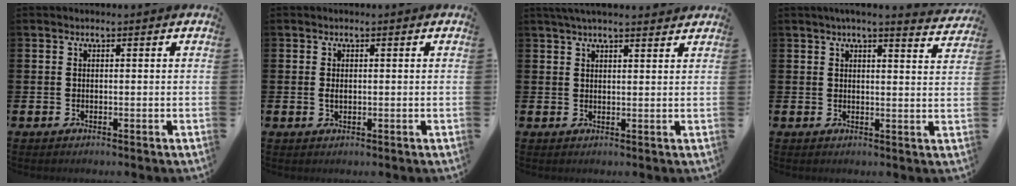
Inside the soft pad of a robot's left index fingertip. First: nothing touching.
{"total": 0.9, "force": [0.1, 0.5, 0.7], "torque": [-0.010, 0.002, -0.001]}
{"total": 3.3, "force": [3.0, 0.3, 1.2], "torque": [-0.028, -0.005, 0.055]}
{"total": 3.9, "force": [3.7, -0.3, 1.3], "torque": [-0.025, -0.018, 0.063]}